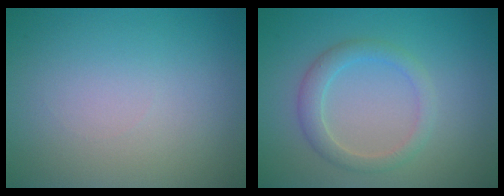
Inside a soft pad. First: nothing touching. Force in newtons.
{"total": 2.4, "press": 2.4, "slide": 0.1}